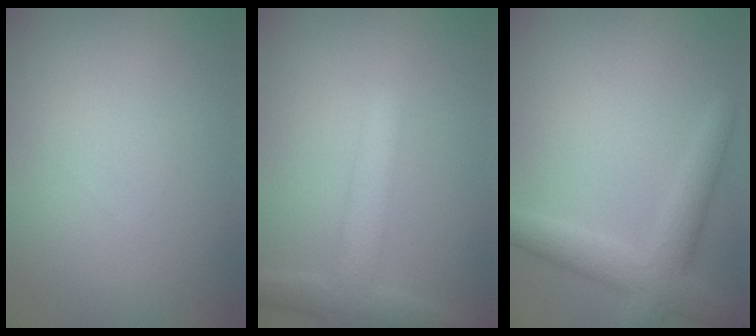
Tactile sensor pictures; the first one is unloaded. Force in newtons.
{"total": 4.0, "press": 3.9, "slide": 0.3}
{"total": 4.4, "press": 4.4, "slide": 0.2}